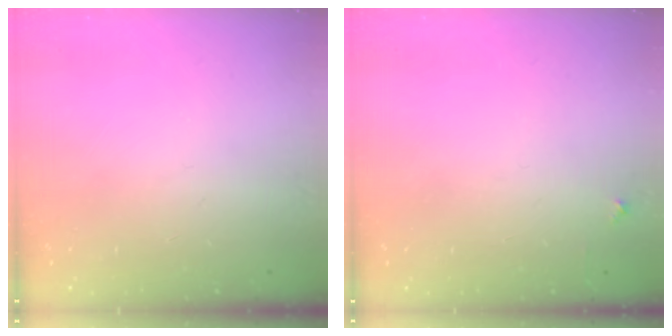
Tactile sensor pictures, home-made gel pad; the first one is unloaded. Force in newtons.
{"total": 4.7, "press": 4.6, "slide": 0.5}